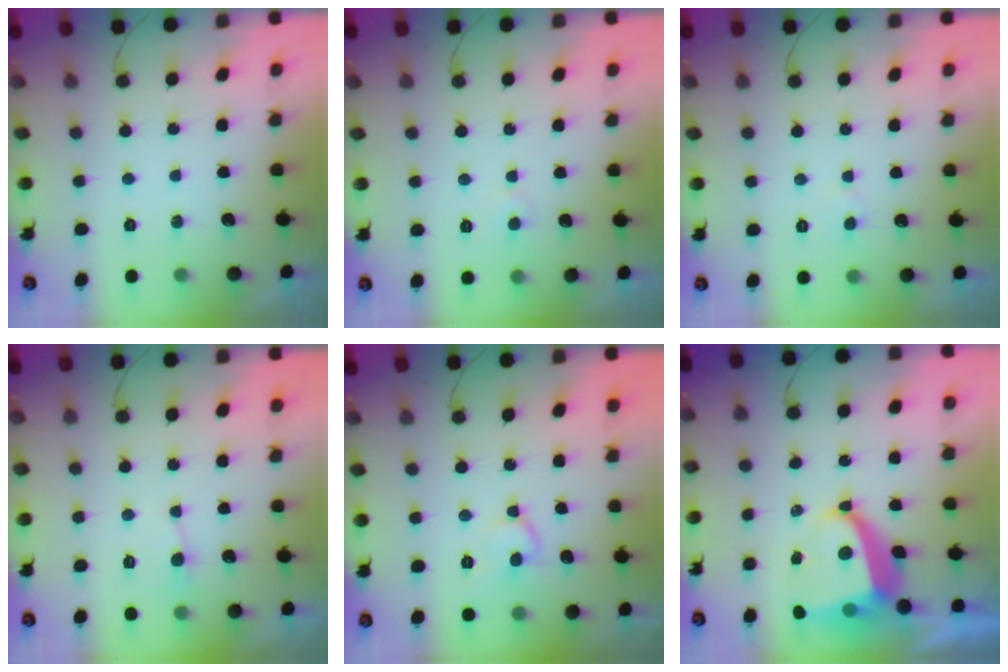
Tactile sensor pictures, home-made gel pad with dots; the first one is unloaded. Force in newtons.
{"total": 2.7, "press": 2.7, "slide": 0.2}
{"total": 2.4, "press": 2.4, "slide": 0.2}
{"total": 3.5, "press": 3.5, "slide": 0.4}
{"total": 8.5, "press": 8.5, "slide": 0.7}
{"total": 8.4, "press": 8.3, "slide": 1.1}